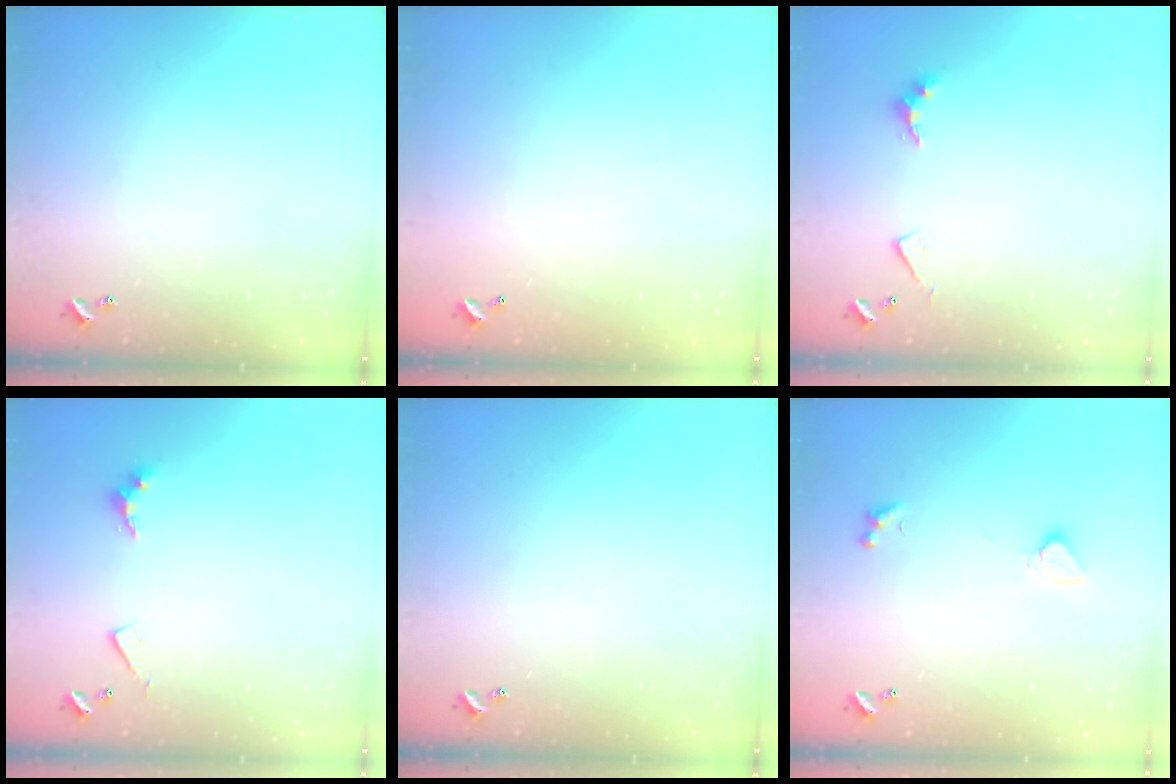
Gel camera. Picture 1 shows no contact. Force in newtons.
{"total": 2.8, "press": 2.8, "slide": 0.1}
{"total": 4.5, "press": 4.5, "slide": 0.8}
{"total": 4.5, "press": 4.5, "slide": 0.8}
{"total": 0.0}
{"total": 2.0, "press": 2.0, "slide": 0.3}